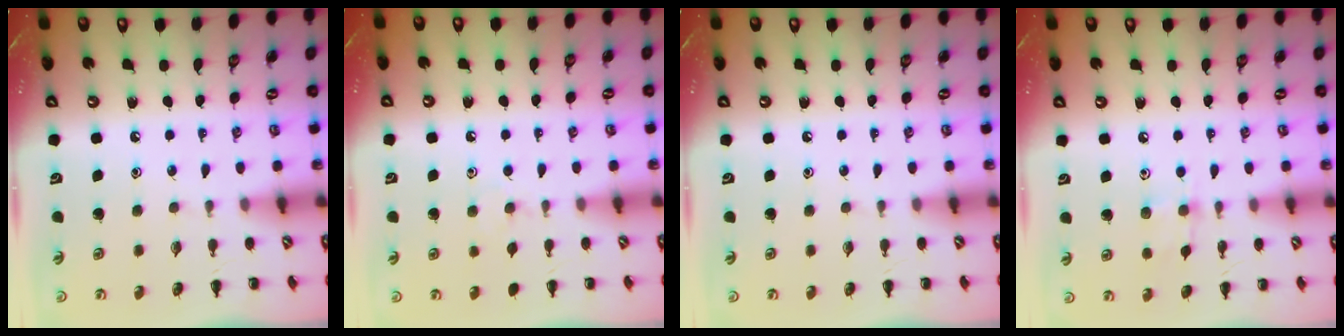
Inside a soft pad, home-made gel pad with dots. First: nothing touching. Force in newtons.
{"total": 4.6, "press": 4.4, "slide": 1.4}
{"total": 0.0}
{"total": 6.0, "press": 5.7, "slide": 1.8}